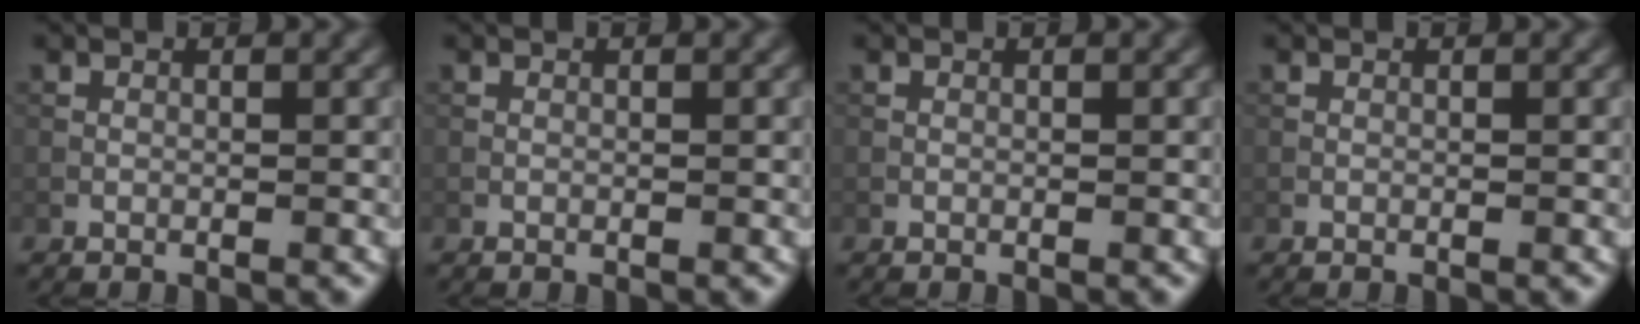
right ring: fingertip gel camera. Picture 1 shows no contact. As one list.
[{"total": 0.0}, {"total": 0.0}, {"total": 0.0}]